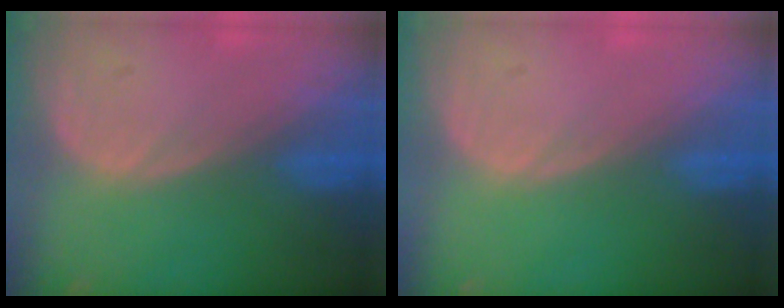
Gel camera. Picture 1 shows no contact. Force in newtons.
{"total": 0.0}